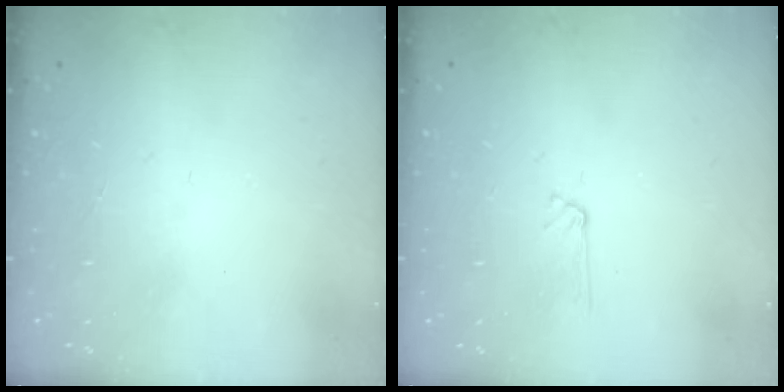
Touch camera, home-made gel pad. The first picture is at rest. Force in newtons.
{"total": 3.1, "press": 3.1, "slide": 0.3}